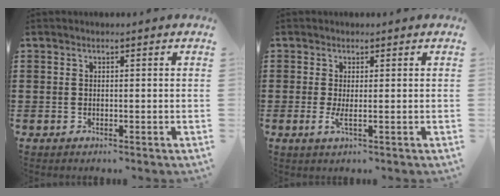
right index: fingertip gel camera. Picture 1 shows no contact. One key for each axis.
{"total": 2.0, "fx": 0.0, "fy": 0.3, "fz": 2.0, "tx": -0.044, "ty": -0.007, "tz": -0.002}